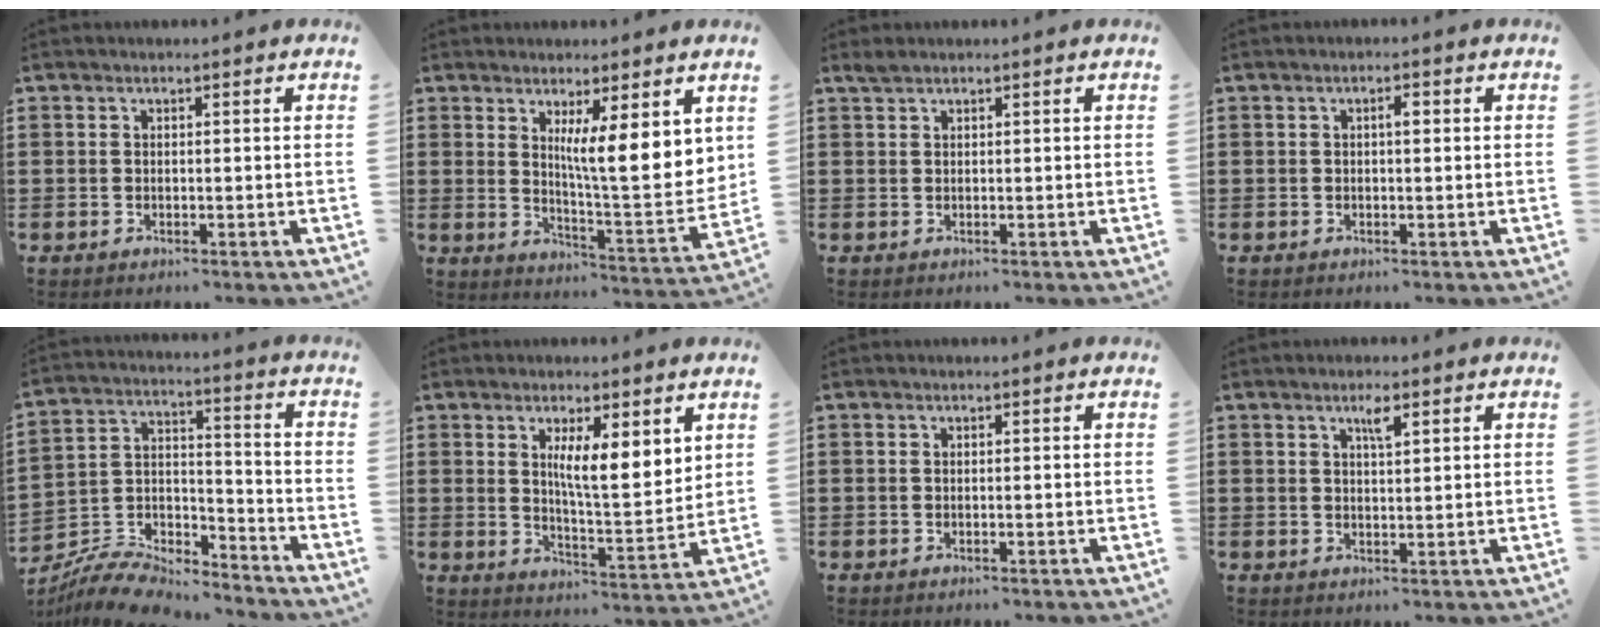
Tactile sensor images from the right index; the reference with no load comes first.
{"total": 8.6, "force": [4.0, 1.2, 7.5], "torque": [-0.122, -0.034, 0.062]}
{"total": 0.9, "force": [0.7, 0.3, 0.4], "torque": [-0.010, 0.002, 0.014]}
{"total": 1.4, "force": [0.2, 0.5, 1.3], "torque": [-0.026, 0.004, 0.001]}
{"total": 8.3, "force": [-8.1, 1.6, 1.3], "torque": [-0.034, 0.009, -0.164]}
{"total": 6.7, "force": [3.4, 1.2, 5.7], "torque": [-0.104, -0.018, 0.052]}
{"total": 0.0}
{"total": 2.6, "force": [1.5, 0.6, 2.1], "torque": [-0.029, -0.002, 0.021]}